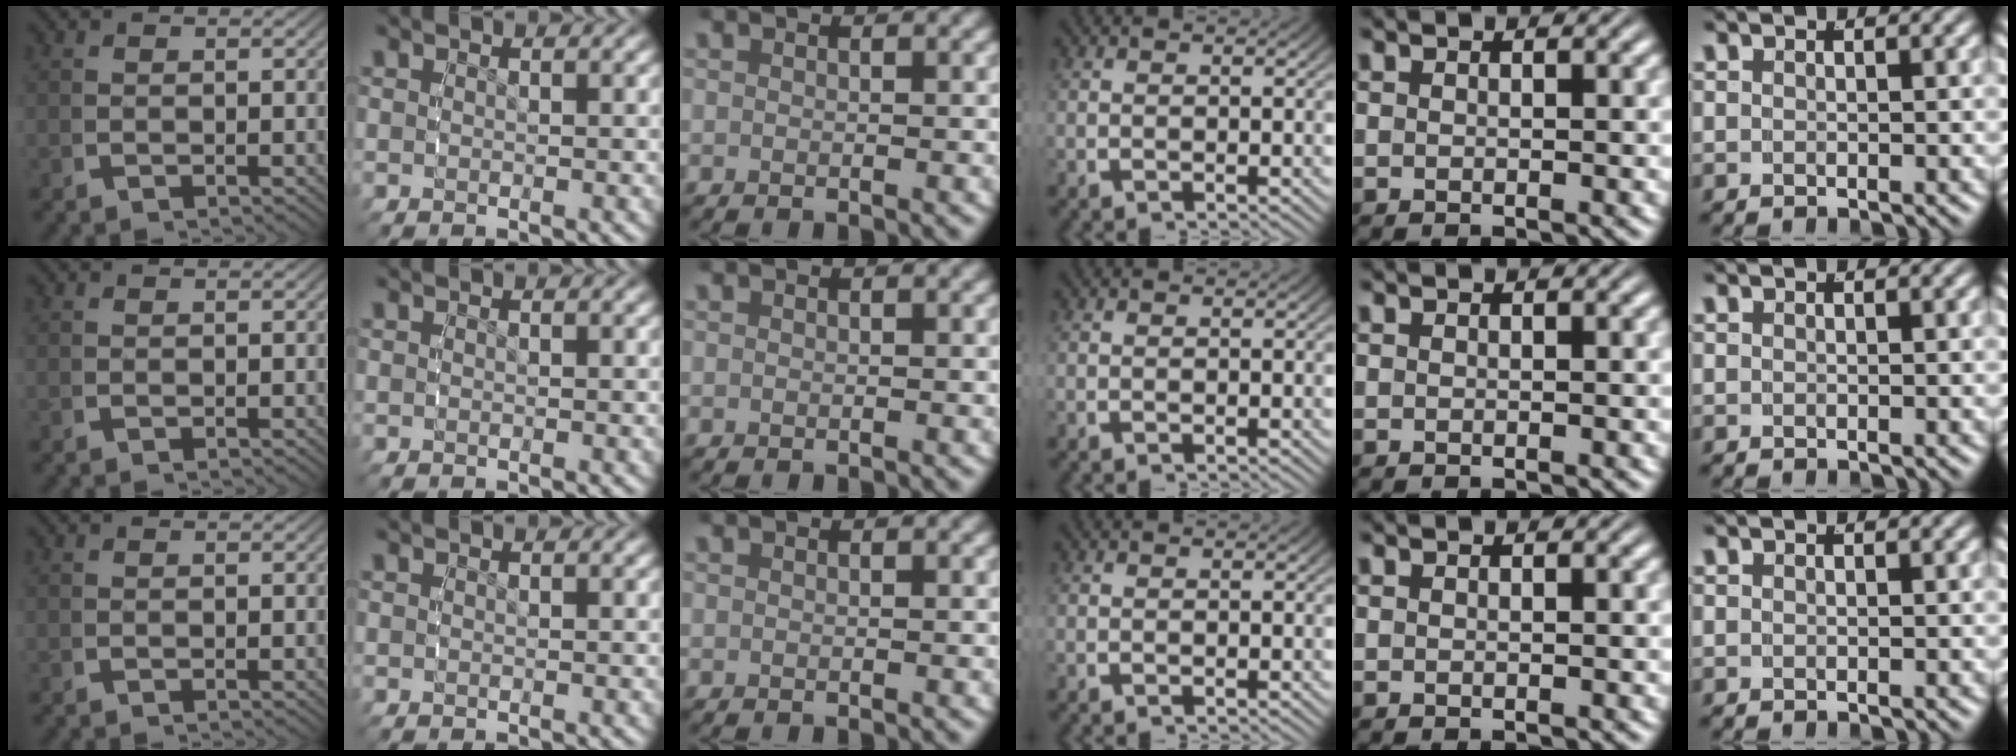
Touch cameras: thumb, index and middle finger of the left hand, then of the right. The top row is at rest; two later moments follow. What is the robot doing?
{"motion": "reach", "object": "stress ball aka squeeze ball"}